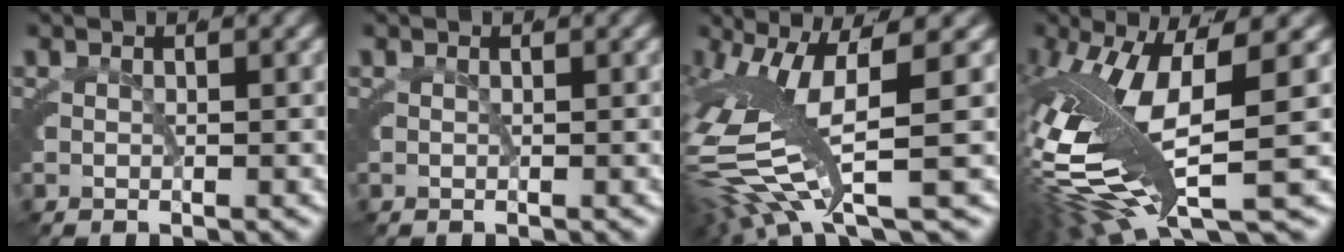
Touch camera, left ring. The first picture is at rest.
{"total": 0.0}
{"total": 9.5, "force": [-0.7, 4.1, 8.5], "torque": [-0.179, -0.009, -0.003]}
{"total": 13.3, "force": [-0.7, 5.7, 11.9], "torque": [-0.242, -0.011, 0.006]}